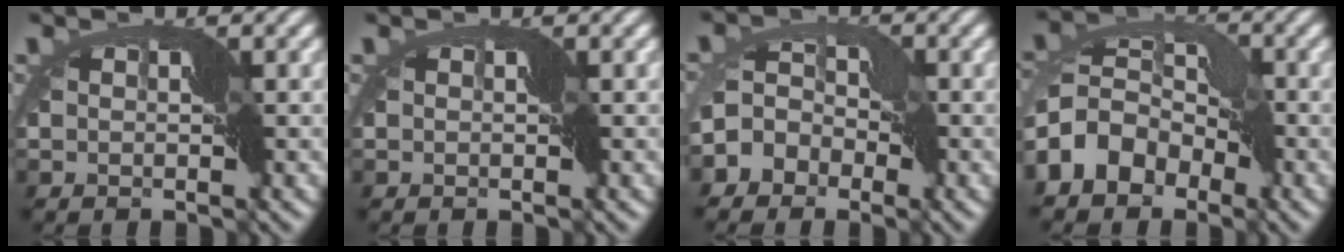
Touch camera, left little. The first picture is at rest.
{"total": 0.0}
{"total": 4.1, "force": [-1.7, 3.3, 1.9], "torque": [-0.019, 0.015, -0.052]}
{"total": 6.4, "force": [-2.9, 4.4, 3.6], "torque": [-0.078, 0.011, -0.080]}